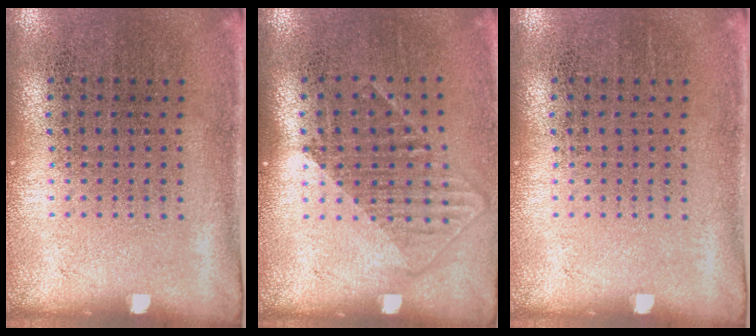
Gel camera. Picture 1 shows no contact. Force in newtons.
{"total": 1.3, "press": 0.9, "slide": 0.9}
{"total": 0.0}